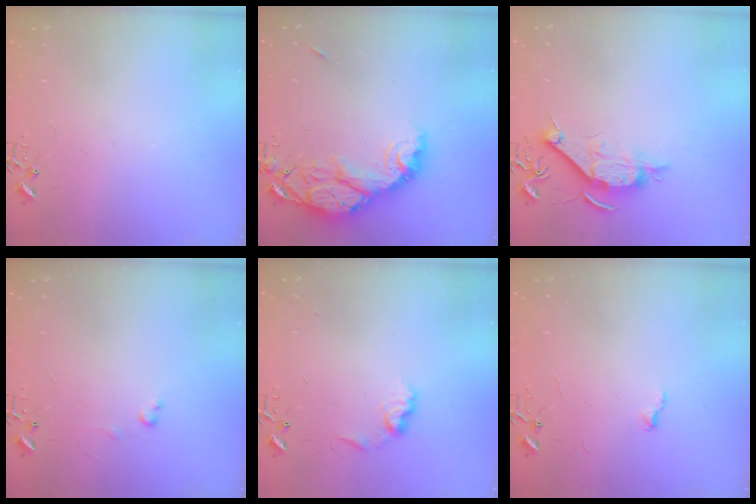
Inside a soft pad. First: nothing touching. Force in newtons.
{"total": 15.3, "press": 15.2, "slide": 1.3}
{"total": 9.3, "press": 9.2, "slide": 1.1}
{"total": 4.2, "press": 4.2, "slide": 0.6}
{"total": 8.4, "press": 8.4, "slide": 0.3}
{"total": 4.7, "press": 4.7, "slide": 0.7}